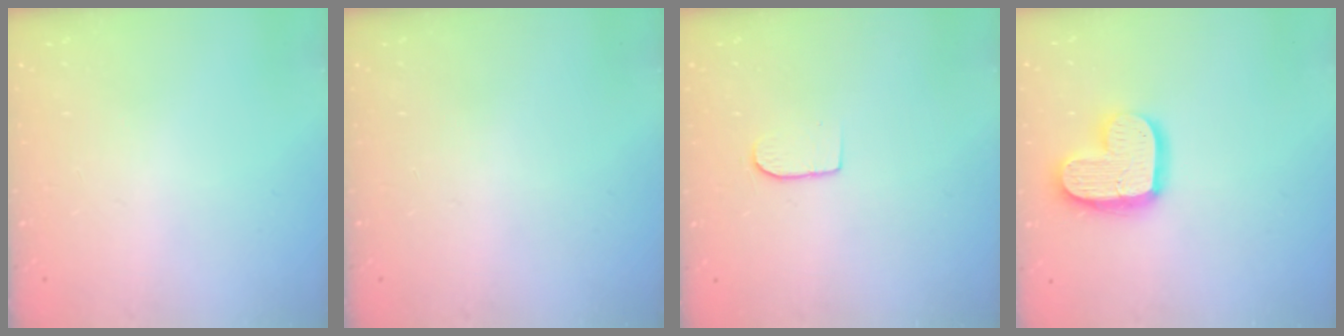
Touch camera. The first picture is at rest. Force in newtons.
{"total": 0.0}
{"total": 6.0, "press": 5.9, "slide": 0.6}
{"total": 15.5, "press": 15.4, "slide": 1.2}